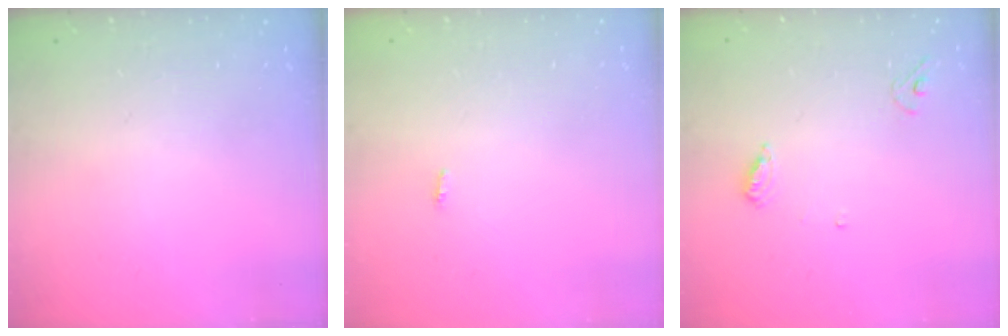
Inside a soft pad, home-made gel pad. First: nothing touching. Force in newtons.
{"total": 2.8, "press": 1.8, "slide": 2.2}
{"total": 5.9, "press": 5.9, "slide": 0.6}